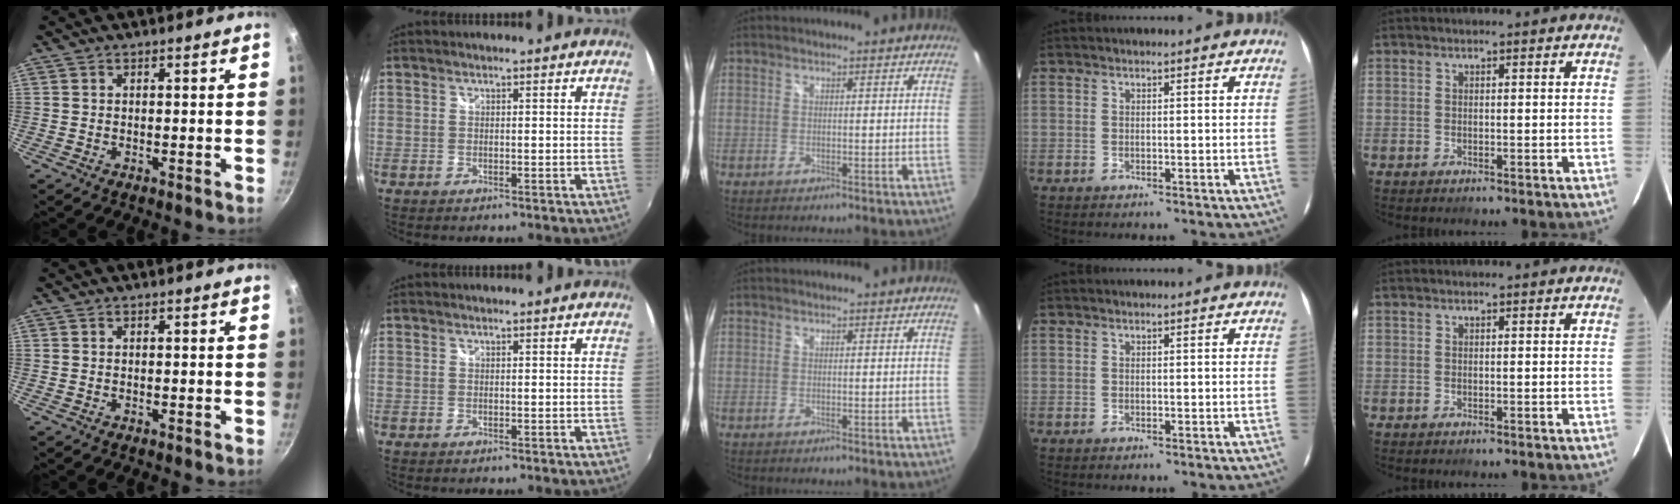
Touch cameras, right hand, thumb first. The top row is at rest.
{}